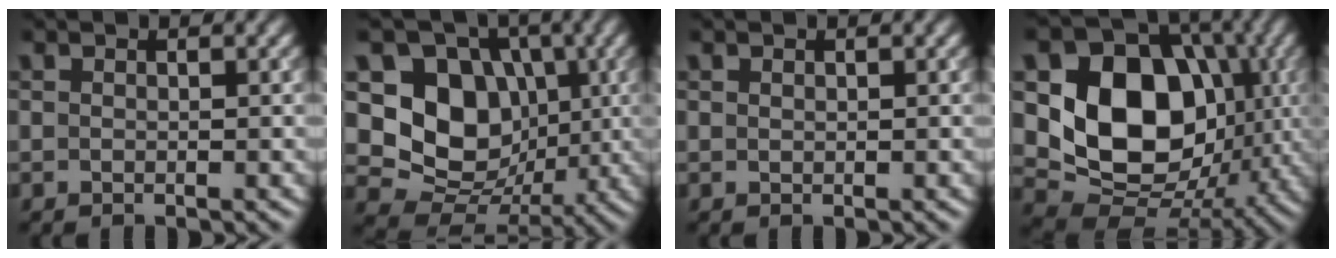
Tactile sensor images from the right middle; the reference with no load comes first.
{"total": 9.2, "force": [1.3, 7.6, 5.0], "torque": [-0.085, -0.012, 0.010]}
{"total": 0.0}
{"total": 12.5, "force": [0.8, 9.7, 7.8], "torque": [-0.139, -0.009, 0.010]}